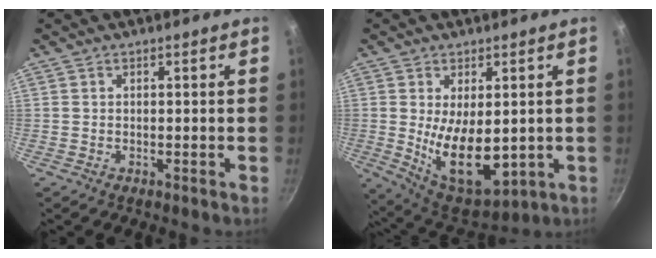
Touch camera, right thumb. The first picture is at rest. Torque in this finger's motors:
{"motor_torque": [-0.66, 1.21, 1.65, -0.01, 0.11]}